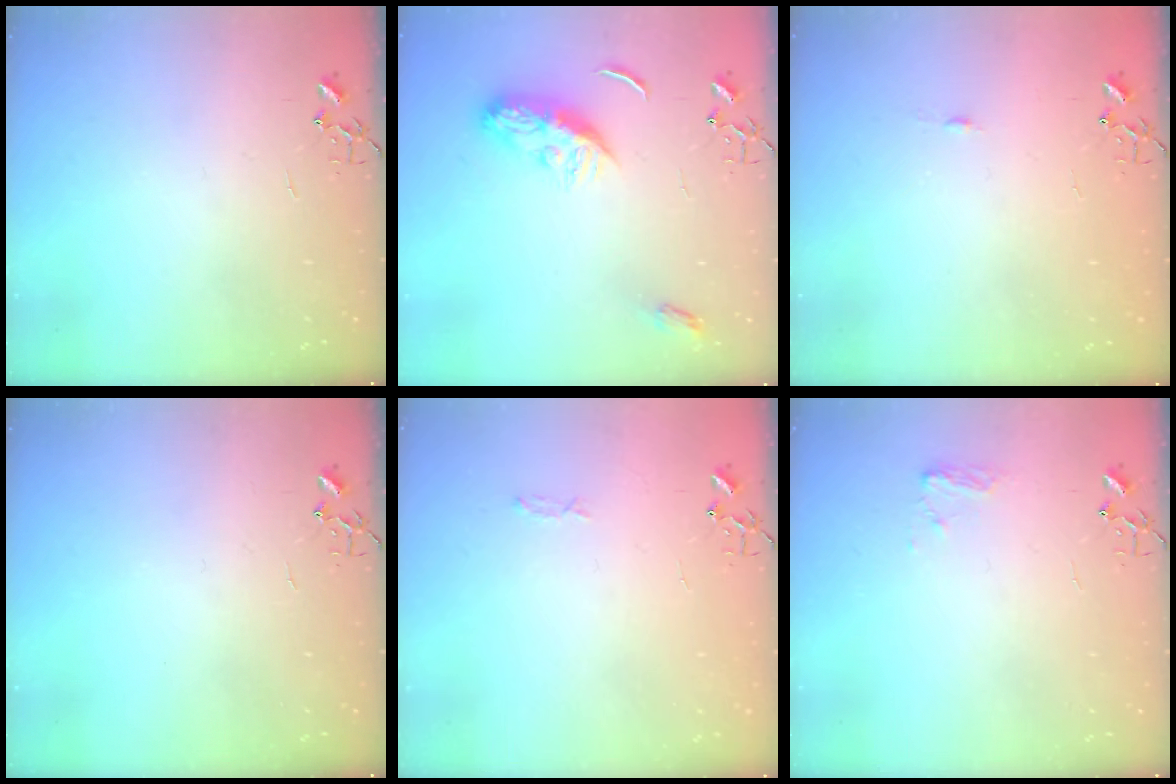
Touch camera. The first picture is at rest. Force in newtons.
{"total": 9.5, "press": 9.5, "slide": 0.2}
{"total": 3.3, "press": 3.3, "slide": 0.4}
{"total": 0.0}
{"total": 3.3, "press": 3.3, "slide": 0.5}
{"total": 7.2, "press": 7.2, "slide": 0.5}